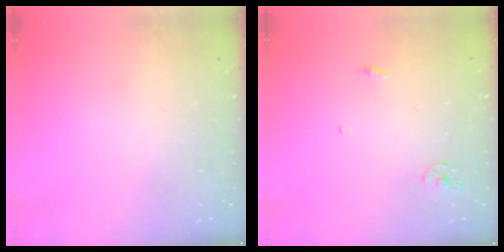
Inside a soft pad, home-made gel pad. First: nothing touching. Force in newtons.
{"total": 2.6, "press": 2.6, "slide": 0.2}